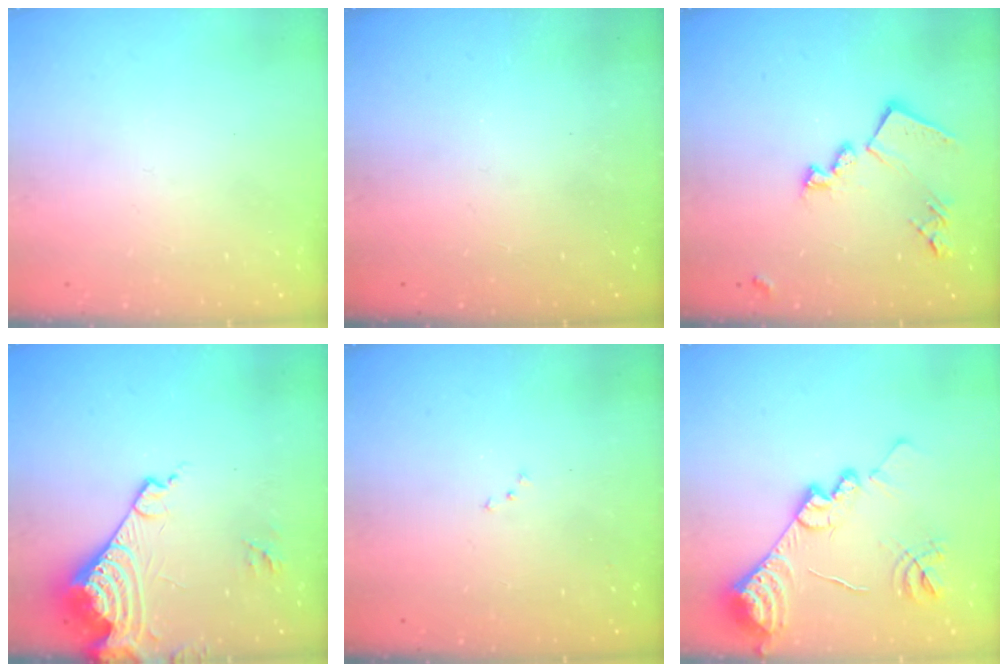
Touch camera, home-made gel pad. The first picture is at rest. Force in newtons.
{"total": 1.2, "press": 1.2, "slide": 0.3}
{"total": 15.3, "press": 15.2, "slide": 0.8}
{"total": 17.3, "press": 17.1, "slide": 2.2}
{"total": 6.5, "press": 6.4, "slide": 0.9}
{"total": 18.4, "press": 18.3, "slide": 1.5}